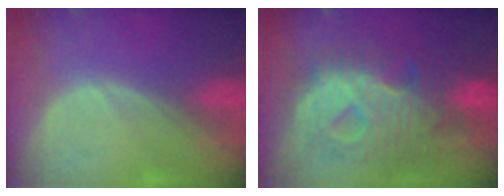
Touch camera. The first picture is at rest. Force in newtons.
{"total": 12.4, "press": 12.4, "slide": 1.3}